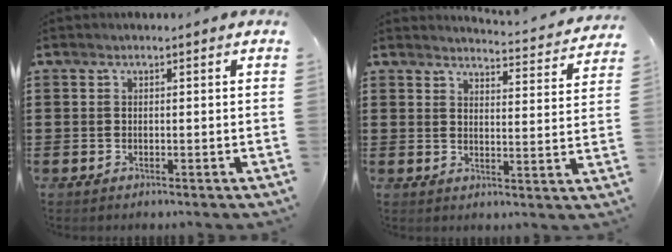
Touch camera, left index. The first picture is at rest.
{"total": 3.5, "force": [3.5, -0.2, 0.5], "torque": [-0.018, -0.031, 0.057]}